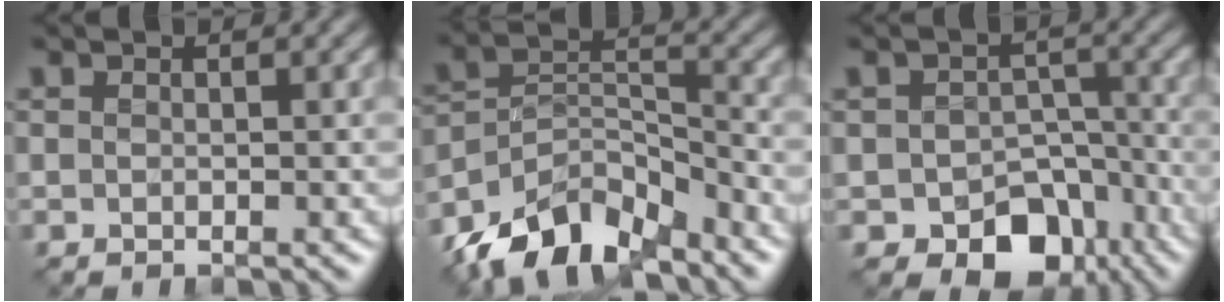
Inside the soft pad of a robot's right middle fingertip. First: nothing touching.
{"total": 9.3, "force": [-7.4, 4.0, 4.1], "torque": [-0.067, 0.002, -0.146]}
{"total": 7.1, "force": [-3.7, 4.8, 3.6], "torque": [-0.047, -0.015, -0.050]}